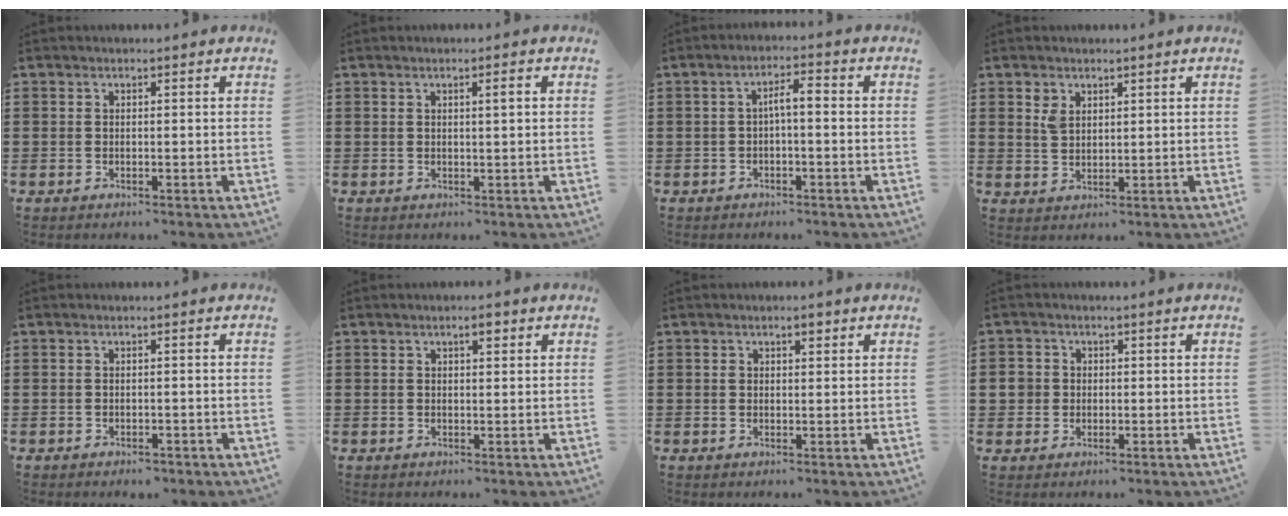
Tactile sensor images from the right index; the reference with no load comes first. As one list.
[{"total": 1.3, "force": [0.3, 0.1, 1.3], "torque": [-0.023, 0.002, 0.004]}, {"total": 2.9, "force": [-0.4, 0.6, 2.8], "torque": [-0.054, 0.008, -0.011]}, {"total": 2.6, "force": [1.6, 1.6, 1.3], "torque": [-0.030, 0.005, 0.031]}, {"total": 0.9, "force": [-0.9, 0.2, 0.2], "torque": [-0.009, -0.003, -0.018]}, {"total": 1.9, "force": [0.9, 0.6, 1.6], "torque": [-0.024, 0.002, 0.012]}, {"total": 1.8, "force": [0.8, 1.1, 1.2], "torque": [-0.019, 0.004, 0.010]}, {"total": 2.6, "force": [-0.2, 2.5, 0.7], "torque": [-0.032, 0.005, -0.010]}]